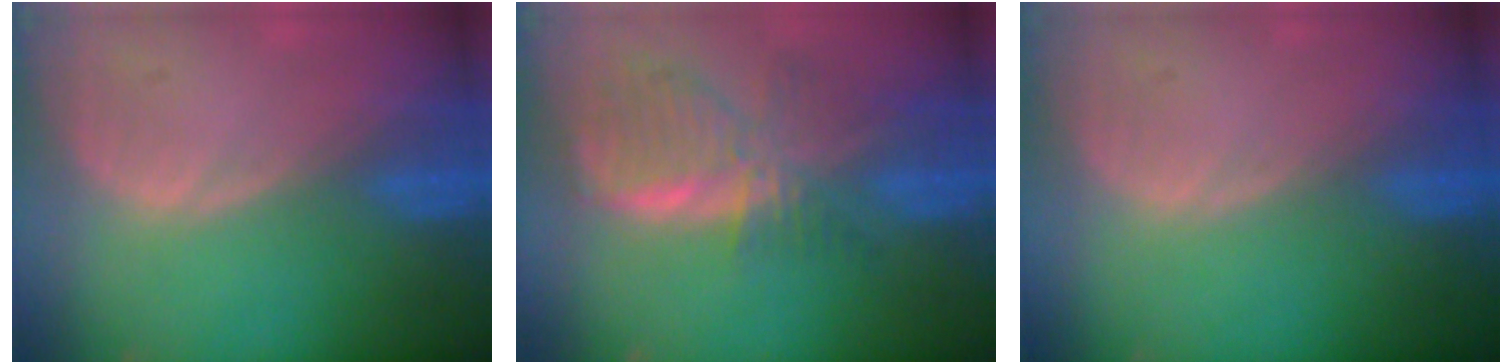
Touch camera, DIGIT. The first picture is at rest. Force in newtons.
{"total": 8.4, "press": 7.4, "slide": 4.1}
{"total": 0.0}